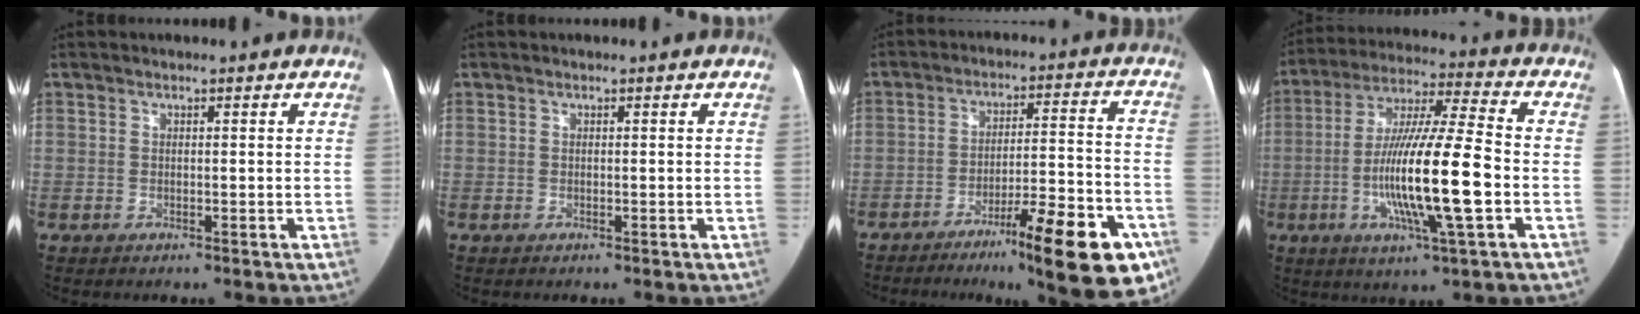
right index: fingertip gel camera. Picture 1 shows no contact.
{"total": 0.0}
{"total": 18.0, "force": [-10.9, 2.5, 14.1], "torque": [-0.142, 0.019, -0.158]}
{"total": 16.8, "force": [-3.6, 0.7, 16.4], "torque": [-0.307, -0.007, -0.068]}